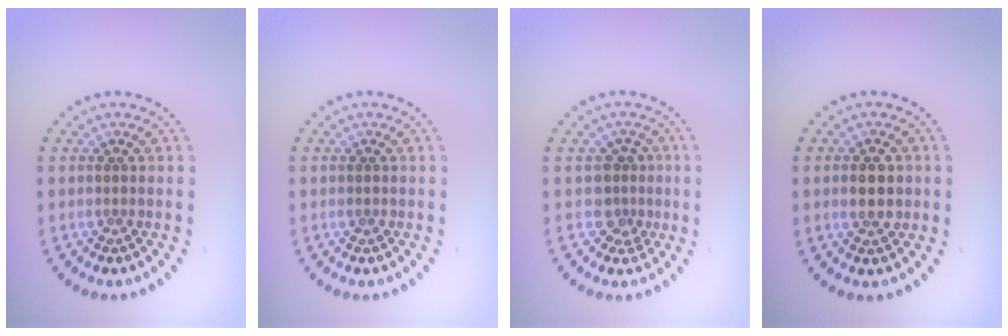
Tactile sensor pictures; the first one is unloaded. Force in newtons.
{"total": 0.6, "press": 0.6, "slide": 0.1}
{"total": 2.4, "press": 1.9, "slide": 1.5}
{"total": 2.3, "press": 2.3, "slide": 0.1}